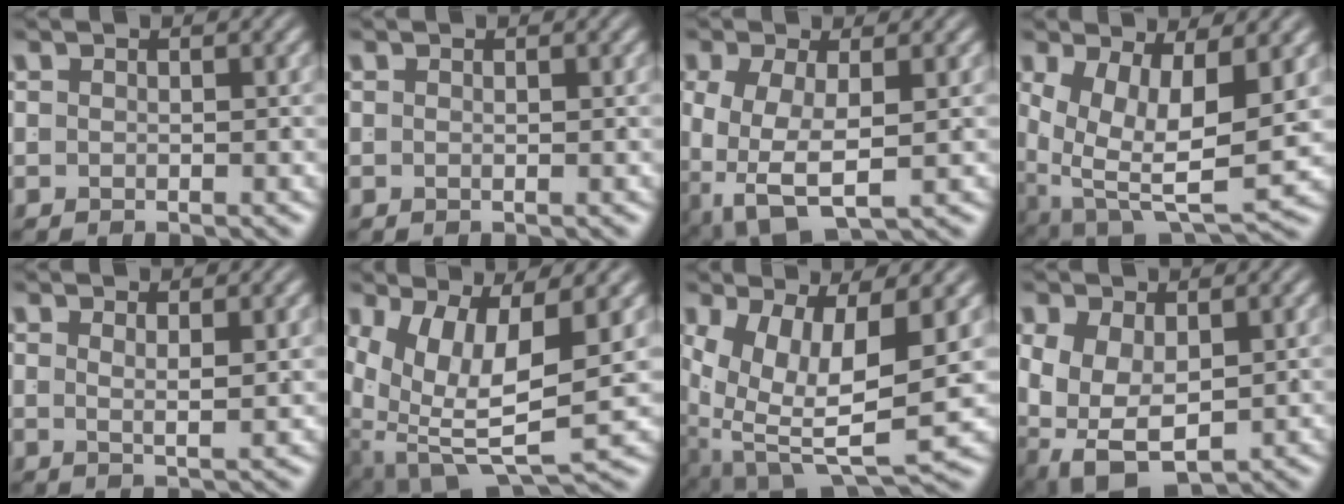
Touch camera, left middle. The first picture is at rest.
{"total": 0.0}
{"total": 6.7, "force": [-2.5, 4.1, 4.7], "torque": [-0.108, -0.052, -0.016]}
{"total": 9.6, "force": [-1.7, 5.7, 7.5], "torque": [-0.140, -0.069, 0.006]}
{"total": 1.6, "force": [0.7, -1.1, 1.0], "torque": [-0.011, -0.013, 0.021]}
{"total": 10.8, "force": [-1.2, 6.8, 8.3], "torque": [-0.168, -0.060, 0.008]}
{"total": 10.8, "force": [-1.6, 6.5, 8.4], "torque": [-0.162, -0.063, 0.001]}
{"total": 9.3, "force": [-3.2, 7.1, 5.2], "torque": [-0.135, -0.058, -0.027]}